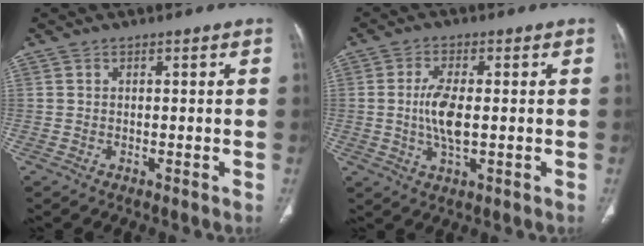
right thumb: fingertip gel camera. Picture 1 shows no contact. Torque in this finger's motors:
{"motor_torque": [1.26, 1.54, 0.95, -0.32, 0.15]}